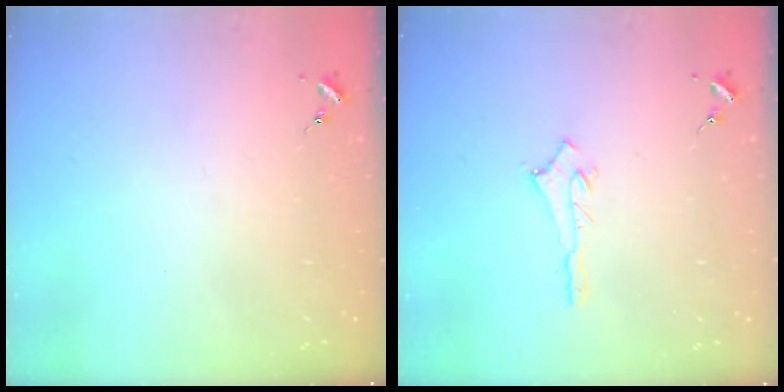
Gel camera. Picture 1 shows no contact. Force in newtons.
{"total": 2.5, "press": 2.5, "slide": 0.2}